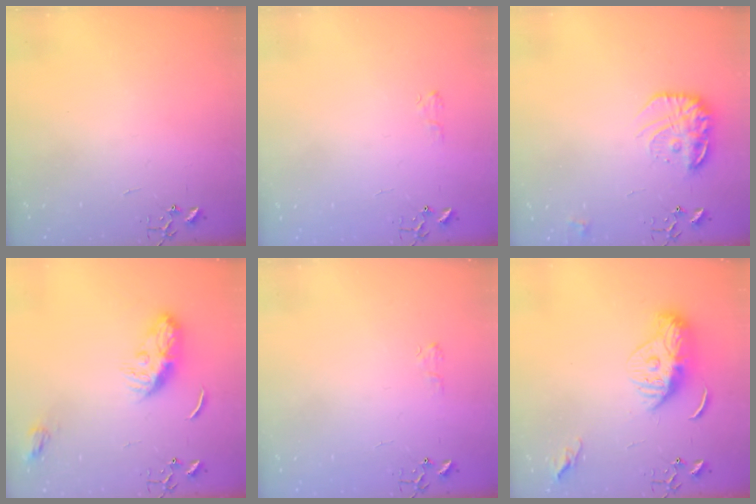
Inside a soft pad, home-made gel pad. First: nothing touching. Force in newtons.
{"total": 5.4, "press": 5.4, "slide": 0.6}
{"total": 15.4, "press": 15.3, "slide": 1.0}
{"total": 10.6, "press": 10.5, "slide": 0.7}
{"total": 5.4, "press": 5.4, "slide": 0.6}
{"total": 11.6, "press": 11.6, "slide": 0.9}